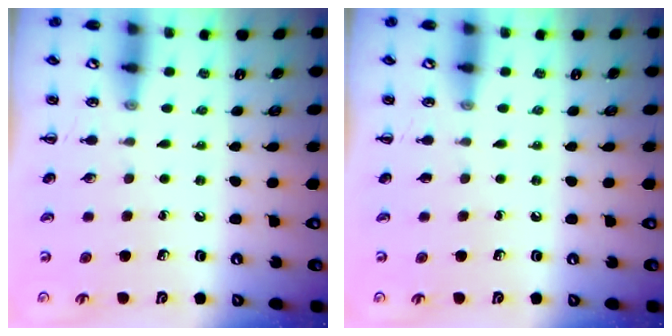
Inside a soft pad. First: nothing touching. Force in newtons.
{"total": 0.0}